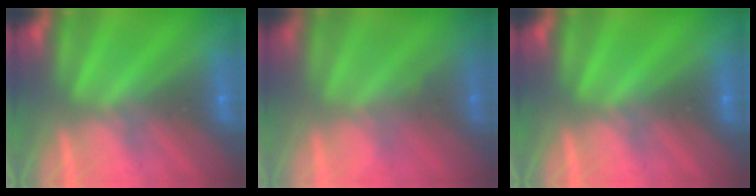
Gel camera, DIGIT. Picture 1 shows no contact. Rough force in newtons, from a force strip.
{"total": 1.1}
{"total": 0.0}